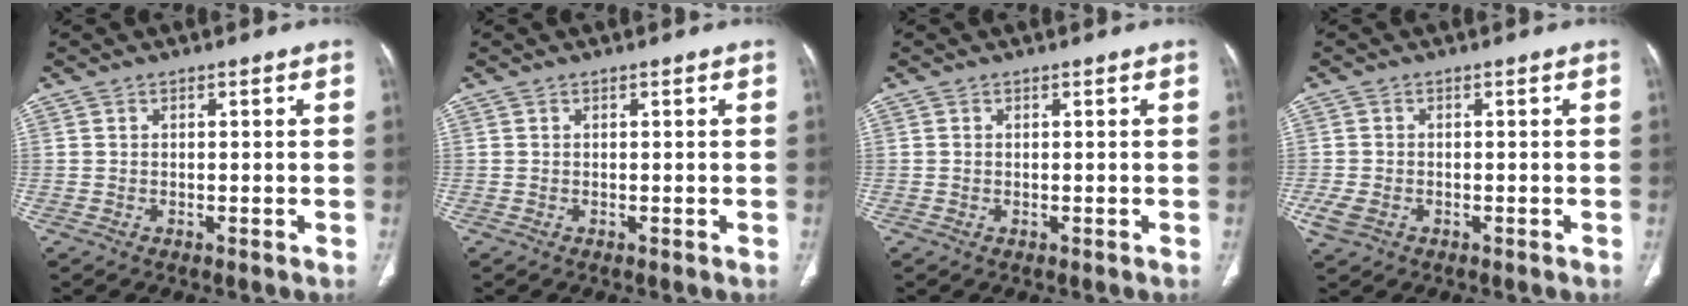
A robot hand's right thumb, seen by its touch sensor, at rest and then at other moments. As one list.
[{"total": 0.0}, {"total": 0.0}, {"total": 3.4, "force": [-1.2, 2.4, 2.1], "torque": [-0.054, 0.000, -0.018]}]